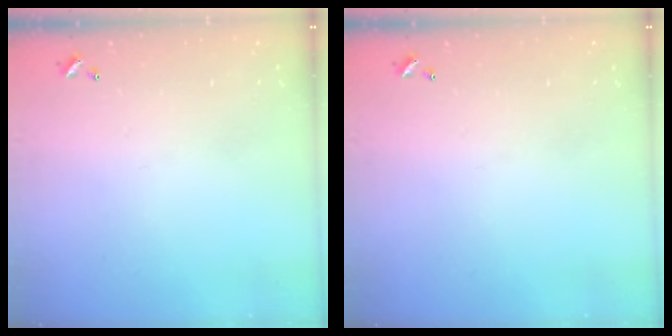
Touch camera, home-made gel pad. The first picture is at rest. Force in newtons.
{"total": 0.0}